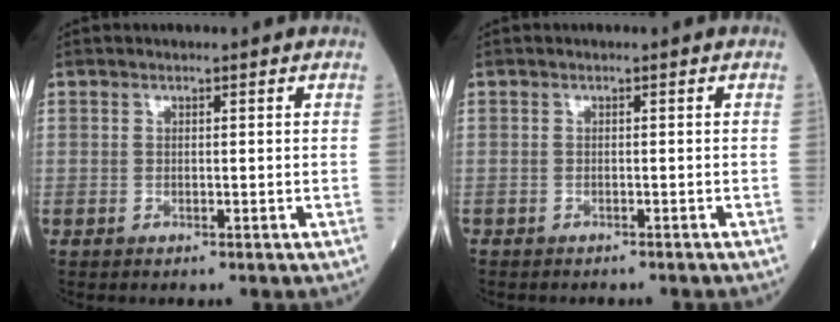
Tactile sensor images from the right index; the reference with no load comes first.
{"total": 3.5, "force": [-3.2, 1.0, 1.1], "torque": [-0.018, -0.004, -0.039]}